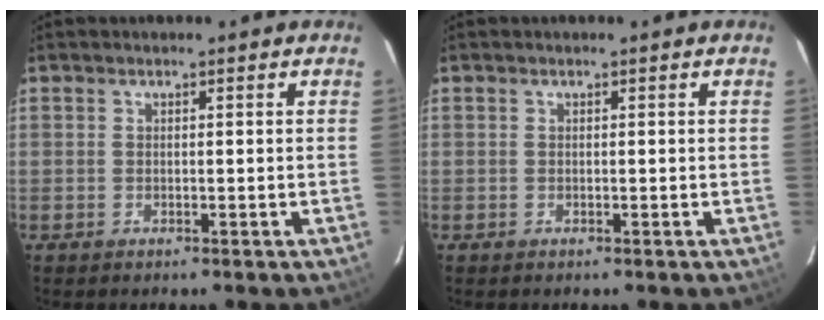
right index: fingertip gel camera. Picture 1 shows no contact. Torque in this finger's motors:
{"motor_torque": [0.00, 0.00, 0.04, 0.00]}